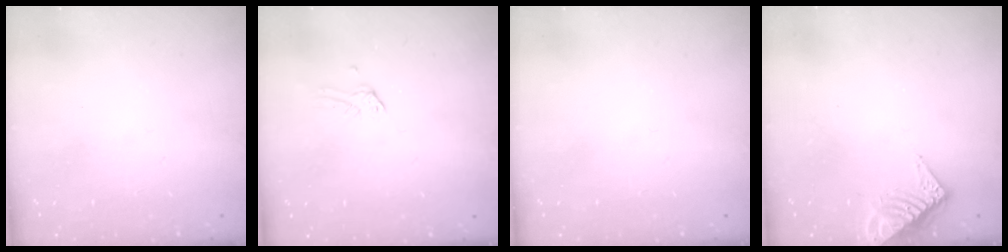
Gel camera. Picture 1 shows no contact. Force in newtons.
{"total": 0.0}
{"total": 0.0}
{"total": 8.2, "press": 8.2, "slide": 1.0}